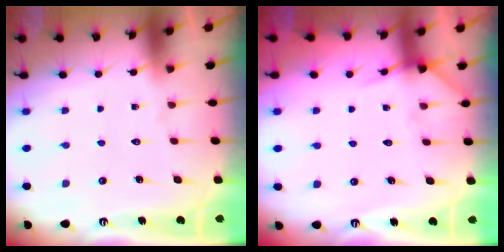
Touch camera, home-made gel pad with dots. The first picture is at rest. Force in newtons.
{"total": 4.4, "press": 4.3, "slide": 0.7}